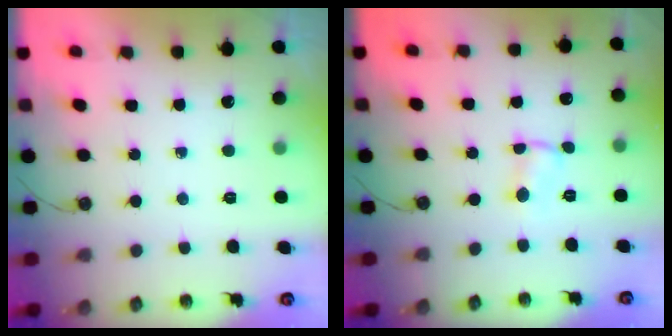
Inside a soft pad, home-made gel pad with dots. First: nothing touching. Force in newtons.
{"total": 1.0, "press": 1.0, "slide": 0.2}